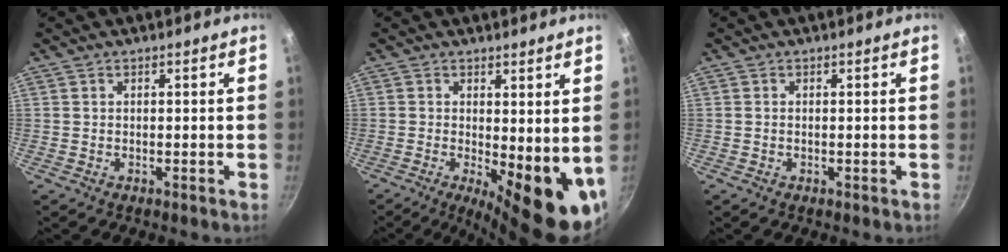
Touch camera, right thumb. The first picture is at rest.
{"total": 12.5, "force": [-1.1, 4.7, 11.5], "torque": [-0.125, -0.019, -0.005]}
{"total": 0.0}